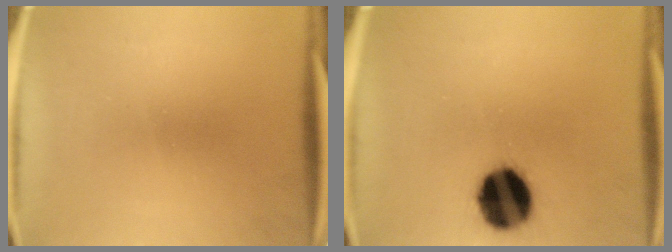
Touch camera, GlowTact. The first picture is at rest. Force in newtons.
{"total": 16.2}